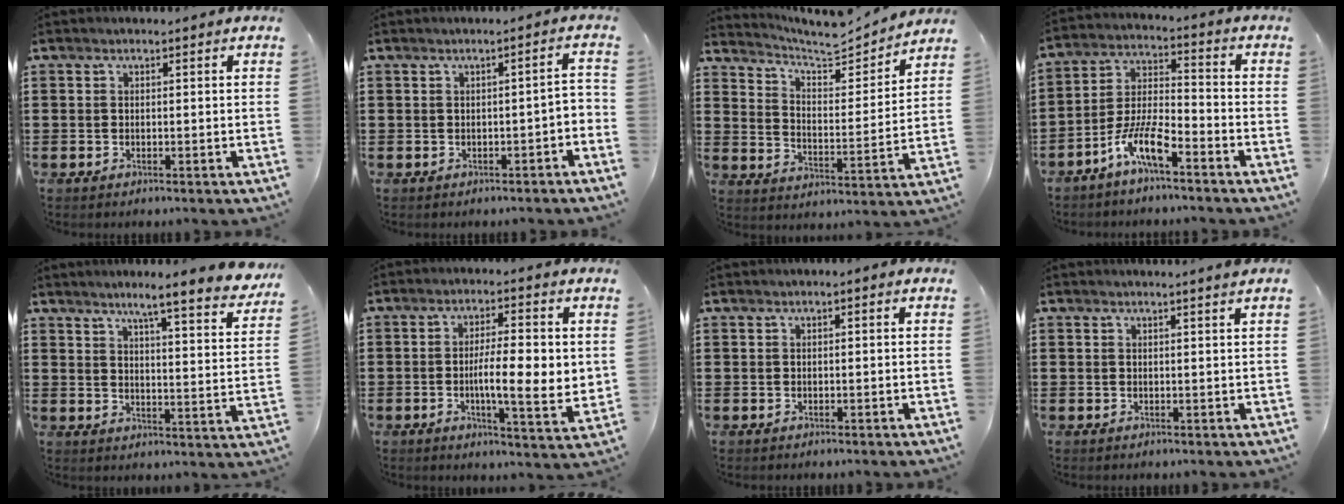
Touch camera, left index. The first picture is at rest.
{"total": 1.8, "force": [-1.0, 0.1, 1.5], "torque": [-0.026, 0.000, -0.022]}
{"total": 6.2, "force": [5.9, 0.7, 1.8], "torque": [-0.055, -0.047, 0.094]}
{"total": 8.8, "force": [-6.5, 1.8, 5.6], "torque": [-0.130, -0.005, -0.129]}
{"total": 6.3, "force": [5.2, -0.5, 3.5], "torque": [-0.065, -0.047, 0.076]}
{"total": 8.4, "force": [0.1, 1.9, 8.2], "torque": [-0.122, -0.010, -0.005]}
{"total": 0.0}
{"total": 1.1, "force": [1.0, -0.3, 0.5], "torque": [-0.009, -0.004, 0.019]}